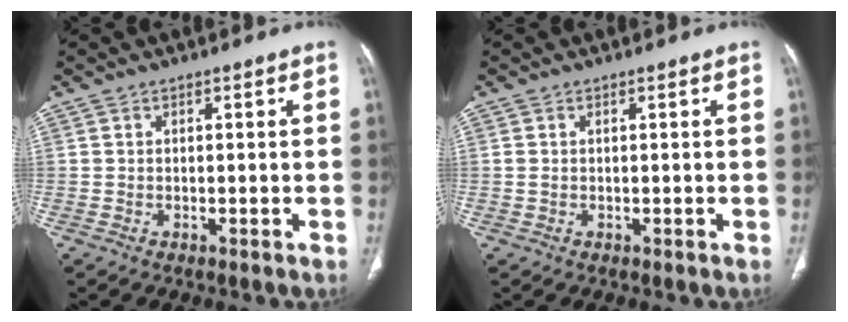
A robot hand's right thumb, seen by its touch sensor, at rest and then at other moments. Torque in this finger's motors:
{"motor_torque": [0.39, -0.07, -0.57, 0.24, -0.02]}